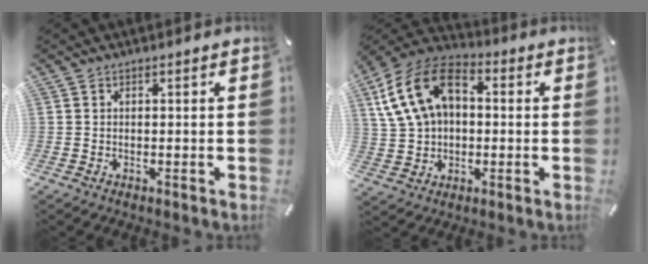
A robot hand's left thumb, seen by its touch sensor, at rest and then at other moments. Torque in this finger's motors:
{"motor_torque": [1.59, 1.72, 1.76, -1.01, 0.34]}